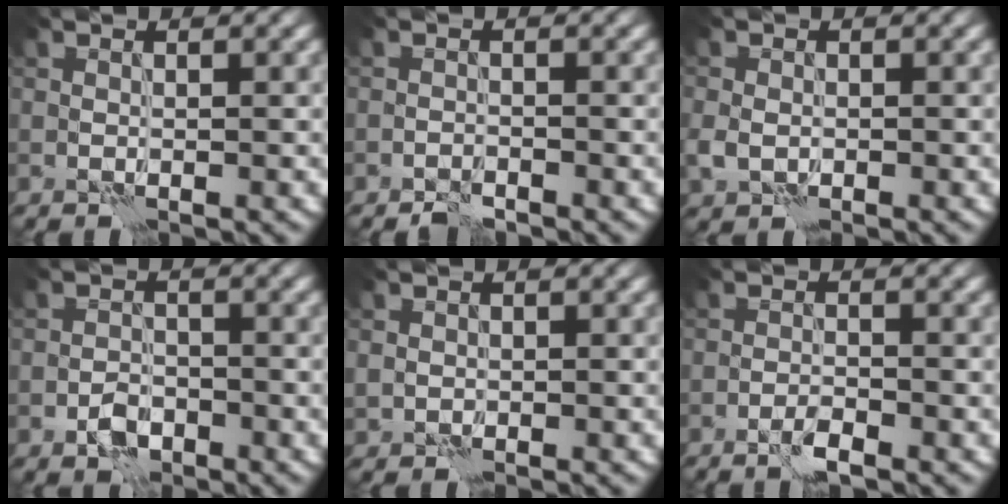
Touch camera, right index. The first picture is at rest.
{"total": 1.3, "force": [-1.3, 0.2, 0.3], "torque": [-0.003, 0.006, -0.026]}
{"total": 2.0, "force": [-0.4, 1.7, 1.1], "torque": [-0.027, -0.006, -0.014]}
{"total": 2.3, "force": [-1.4, 1.4, 1.2], "torque": [-0.019, 0.005, -0.028]}
{"total": 0.8, "force": [0.1, 0.8, 0.2], "torque": [-0.001, -0.002, 0.000]}
{"total": 1.4, "force": [-1.0, 0.2, 1.0], "torque": [-0.020, 0.002, -0.022]}